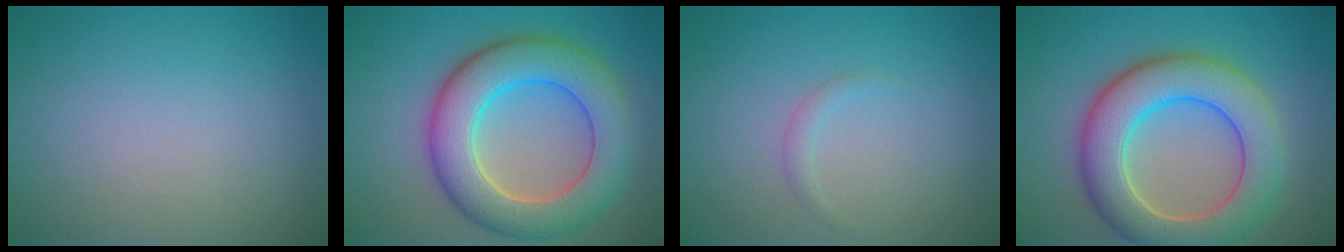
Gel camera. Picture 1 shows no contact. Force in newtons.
{"total": 9.0, "press": 9.0, "slide": 0.2}
{"total": 0.9, "press": 0.9, "slide": 0.0}
{"total": 8.8, "press": 8.8, "slide": 0.8}